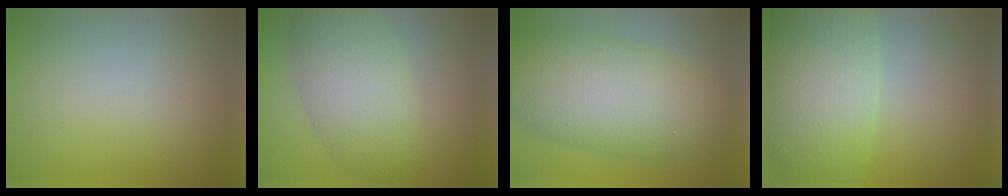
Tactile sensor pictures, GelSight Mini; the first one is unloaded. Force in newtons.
{"total": 5.4, "press": 5.4, "slide": 0.5}
{"total": 10.1, "press": 10.1, "slide": 0.2}
{"total": 9.6, "press": 9.6, "slide": 0.5}